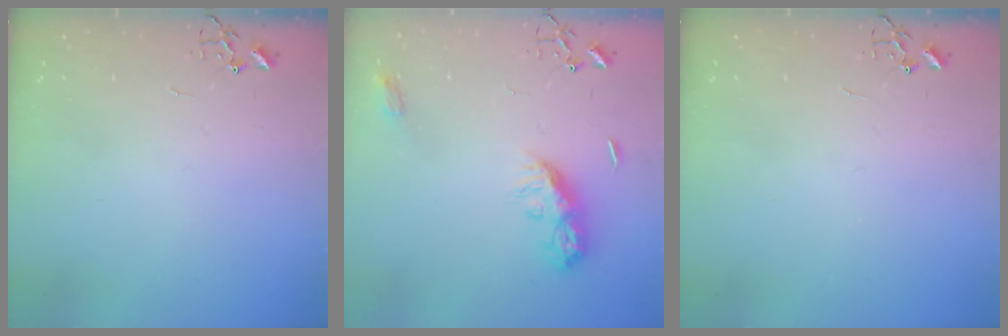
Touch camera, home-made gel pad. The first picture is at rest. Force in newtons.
{"total": 9.2, "press": 9.2, "slide": 0.1}
{"total": 0.0}